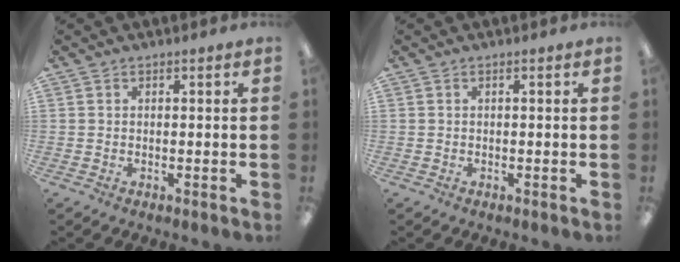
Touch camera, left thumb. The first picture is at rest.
{"total": 0.0}